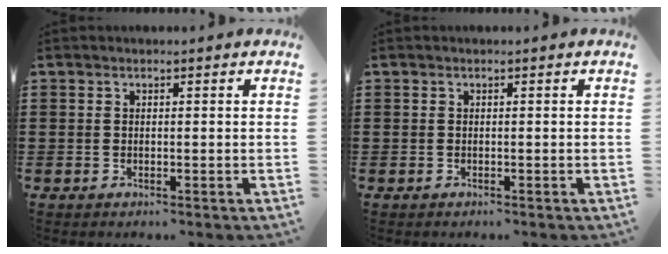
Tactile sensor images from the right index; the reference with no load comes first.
{"total": 0.0}